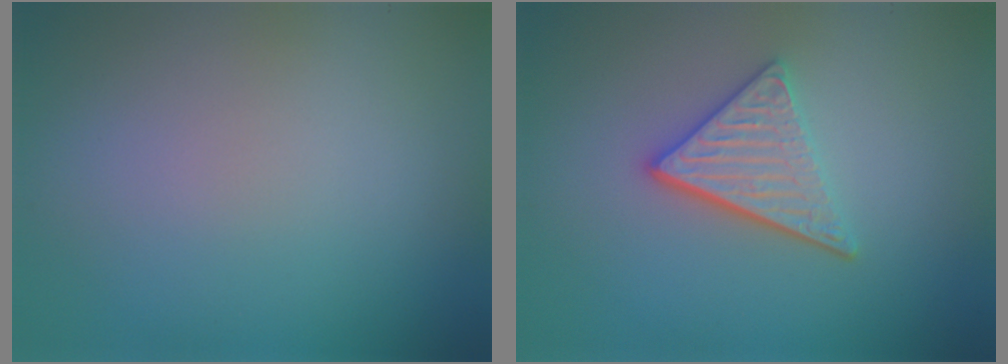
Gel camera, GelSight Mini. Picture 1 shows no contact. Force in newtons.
{"total": 3.5, "press": 3.0, "slide": 1.9}